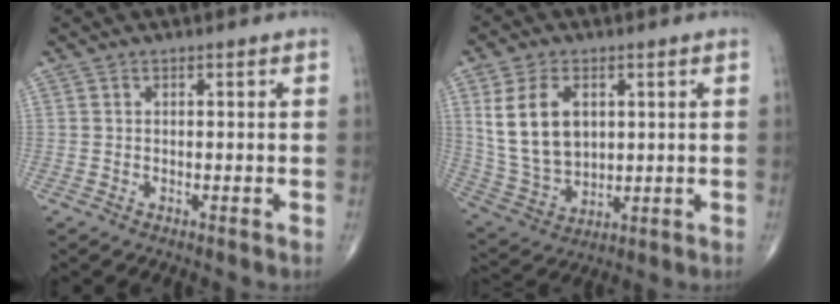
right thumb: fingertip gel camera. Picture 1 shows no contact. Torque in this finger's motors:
{"motor_torque": [-0.72, 1.26, 0.99, 0.99, 0.14]}